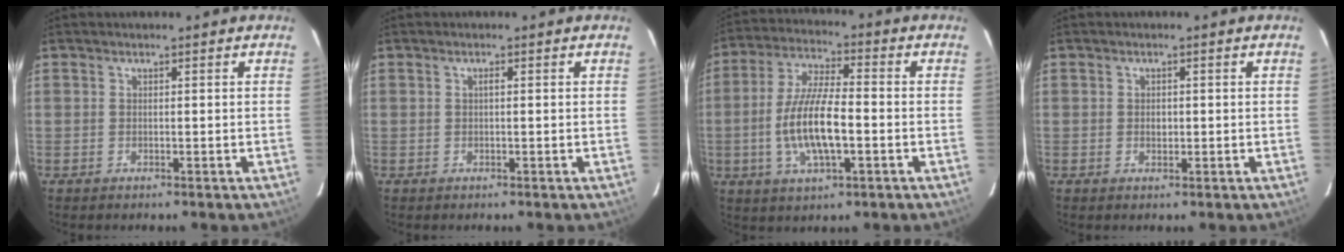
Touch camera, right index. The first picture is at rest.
{"total": 0.6, "force": [0.1, 0.1, 0.6], "torque": [-0.009, 0.004, -0.001]}
{"total": 12.2, "force": [-2.5, 3.5, 11.4], "torque": [-0.230, 0.000, -0.047]}
{"total": 1.2, "force": [0.1, 0.9, 0.8], "torque": [-0.013, 0.003, 0.001]}